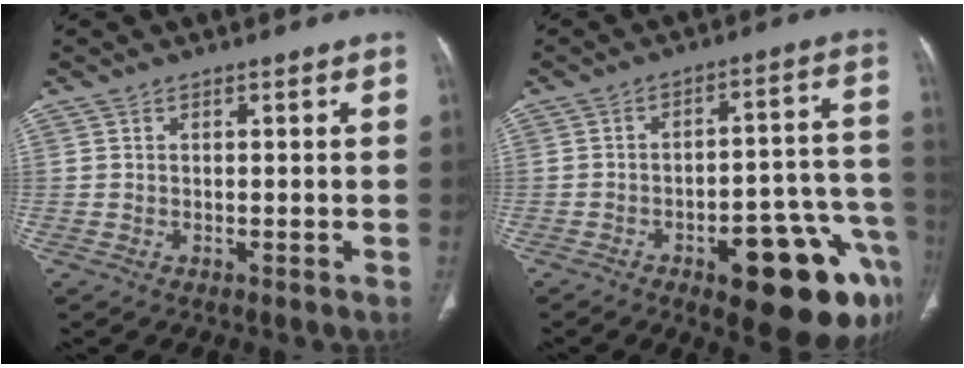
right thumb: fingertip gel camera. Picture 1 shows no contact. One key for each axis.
{"total": 20.1, "fx": -10.0, "fy": 6.9, "fz": 16.0, "tx": -0.131, "ty": 0.064, "tz": -0.122}